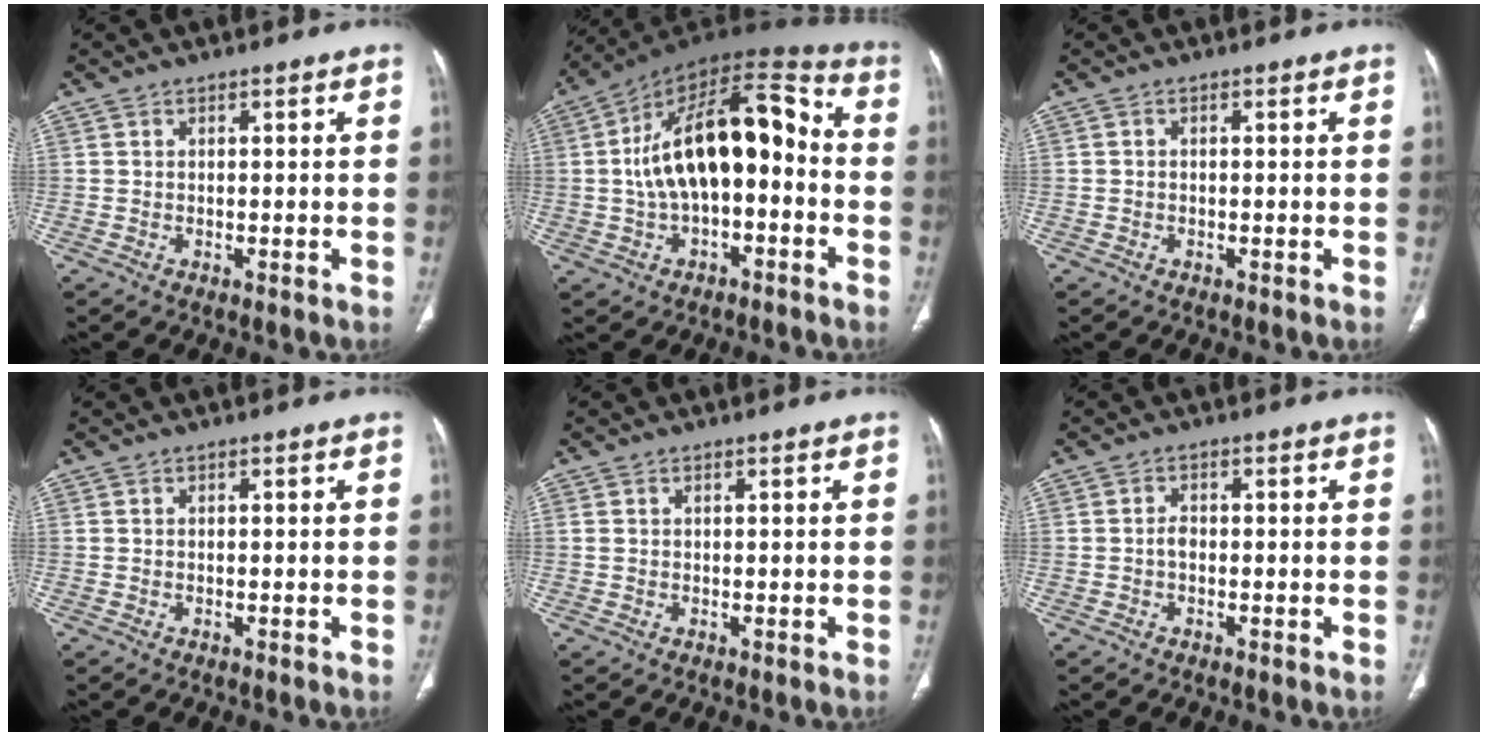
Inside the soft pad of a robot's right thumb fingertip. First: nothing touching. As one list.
[{"total": 19.6, "force": [-1.0, 9.9, 16.9], "torque": [-0.266, 0.057, -0.019]}, {"total": 0.0}, {"total": 0.0}, {"total": 0.7, "force": [0.4, 0.4, 0.5], "torque": [-0.013, 0.009, 0.011]}, {"total": 1.5, "force": [-0.4, 0.9, 1.1], "torque": [-0.017, 0.003, -0.009]}]